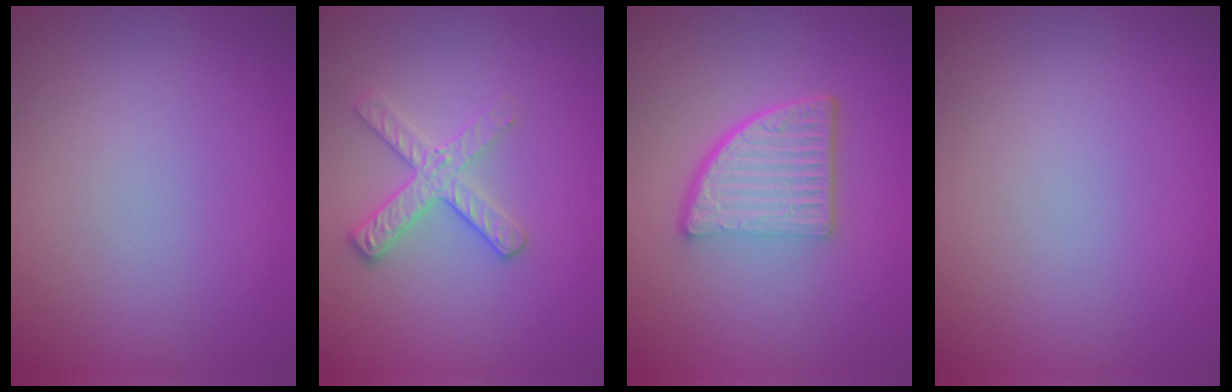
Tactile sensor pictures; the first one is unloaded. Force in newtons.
{"total": 2.8, "press": 2.6, "slide": 1.0}
{"total": 5.5, "press": 3.8, "slide": 3.9}
{"total": 0.0}